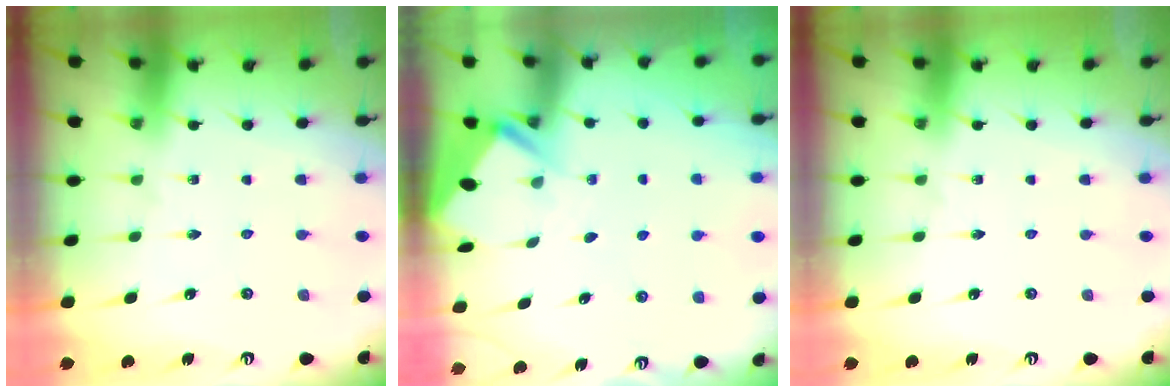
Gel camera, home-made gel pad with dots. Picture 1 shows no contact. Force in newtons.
{"total": 3.0, "press": 2.9, "slide": 0.4}
{"total": 0.0}